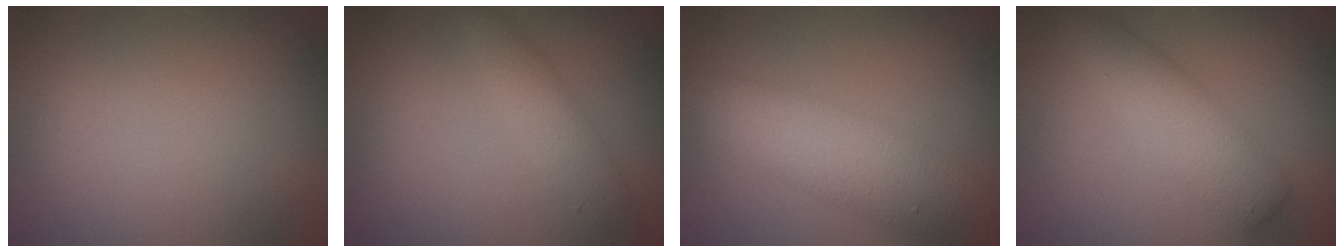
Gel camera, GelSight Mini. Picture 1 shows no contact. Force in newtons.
{"total": 2.4, "press": 2.4, "slide": 0.1}
{"total": 6.8, "press": 6.8, "slide": 0.3}
{"total": 4.1, "press": 4.1, "slide": 0.0}